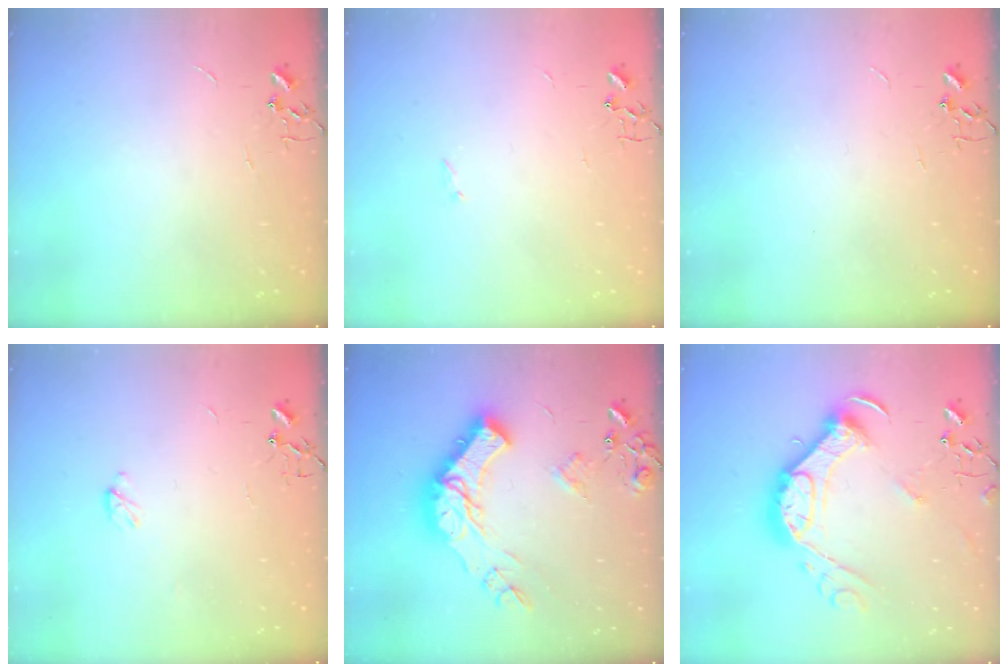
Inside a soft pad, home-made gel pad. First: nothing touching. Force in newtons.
{"total": 0.9, "press": 0.9, "slide": 0.2}
{"total": 0.0}
{"total": 3.0, "press": 3.0, "slide": 0.5}
{"total": 23.2, "press": 23.0, "slide": 3.0}
{"total": 18.4, "press": 18.3, "slide": 1.6}